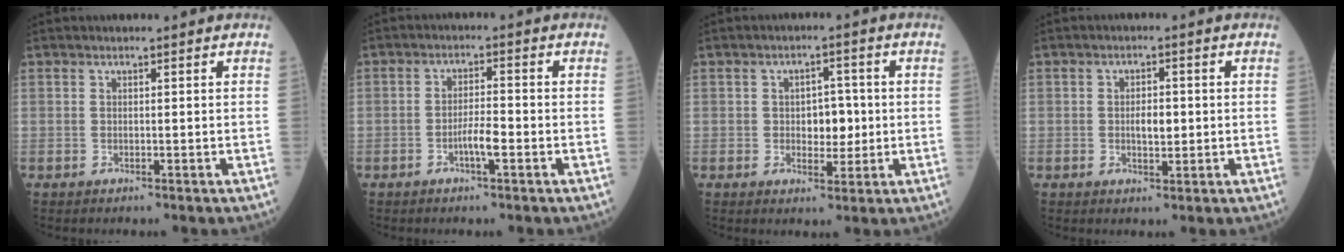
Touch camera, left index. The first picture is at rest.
{"total": 3.4, "force": [-1.7, 0.4, 3.0], "torque": [-0.054, -0.002, -0.033]}
{"total": 4.2, "force": [-0.3, 2.6, 3.3], "torque": [-0.042, 0.005, -0.002]}
{"total": 2.9, "force": [-0.3, 1.2, 2.6], "torque": [-0.041, -0.002, -0.006]}